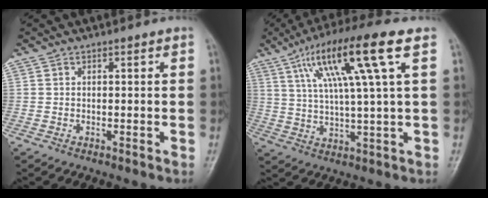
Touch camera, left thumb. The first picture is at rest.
{"total": 15.3, "force": [6.2, 1.2, 14.0], "torque": [-0.261, 0.001, 0.105]}